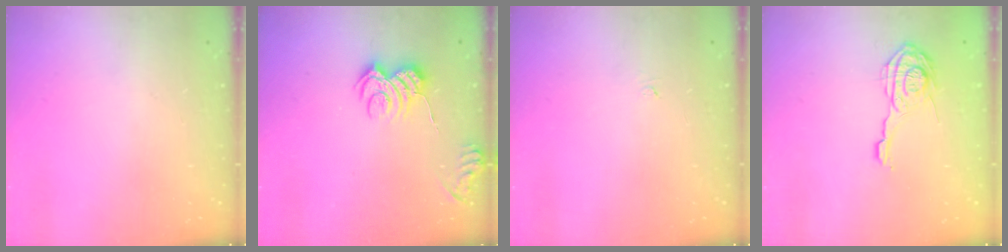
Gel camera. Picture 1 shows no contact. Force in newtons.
{"total": 7.2, "press": 7.2, "slide": 0.6}
{"total": 2.6, "press": 2.6, "slide": 0.3}
{"total": 11.0, "press": 11.0, "slide": 0.5}